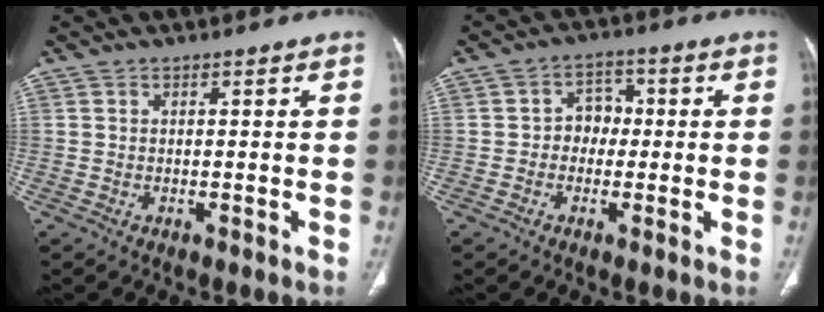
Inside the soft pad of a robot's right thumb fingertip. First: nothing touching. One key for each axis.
{"total": 5.0, "fx": -0.3, "fy": 4.2, "fz": 2.6, "tx": -0.009, "ty": 0.018, "tz": -0.016}